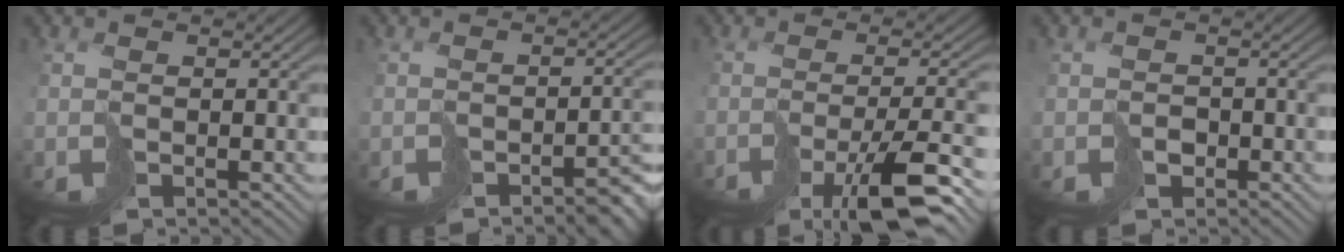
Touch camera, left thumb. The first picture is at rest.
{"total": 5.2, "force": [-3.4, 1.5, 3.6], "torque": [-0.040, -0.006, -0.048]}
{"total": 10.5, "force": [-6.0, 2.4, 8.3], "torque": [-0.129, -0.007, -0.101]}
{"total": 1.3, "force": [-0.6, 1.1, 0.4], "torque": [-0.004, -0.001, -0.010]}